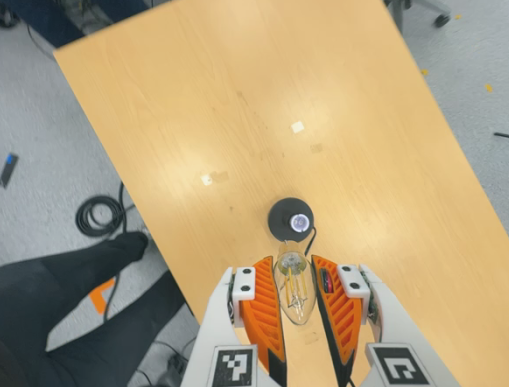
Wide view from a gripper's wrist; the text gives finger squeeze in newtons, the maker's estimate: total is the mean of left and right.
{"total": 11.7, "left": 12.0, "right": 11.5}